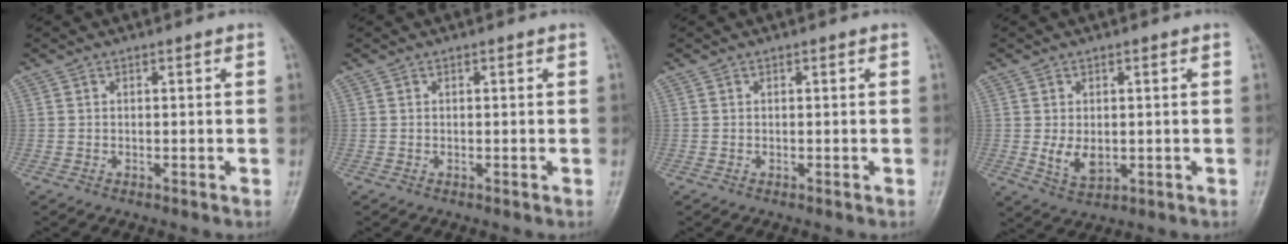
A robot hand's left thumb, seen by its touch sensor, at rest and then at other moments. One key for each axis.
{"total": 0.0}
{"total": 0.0}
{"total": 4.9, "fx": -0.2, "fy": 3.2, "fz": 3.7, "tx": -0.056, "ty": -0.011, "tz": 0.007}